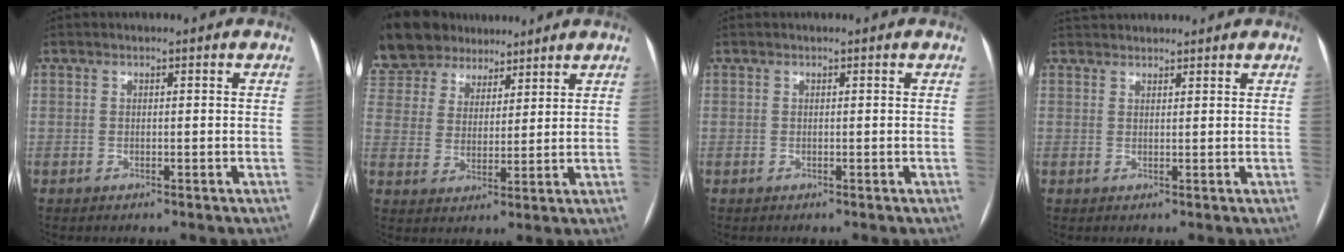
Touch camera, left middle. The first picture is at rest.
{"total": 17.1, "force": [13.6, 8.8, 5.5], "torque": [-0.143, 0.048, 0.246]}
{"total": 0.0}
{"total": 6.1, "force": [5.8, 1.2, 1.6], "torque": [-0.024, 0.042, 0.086]}